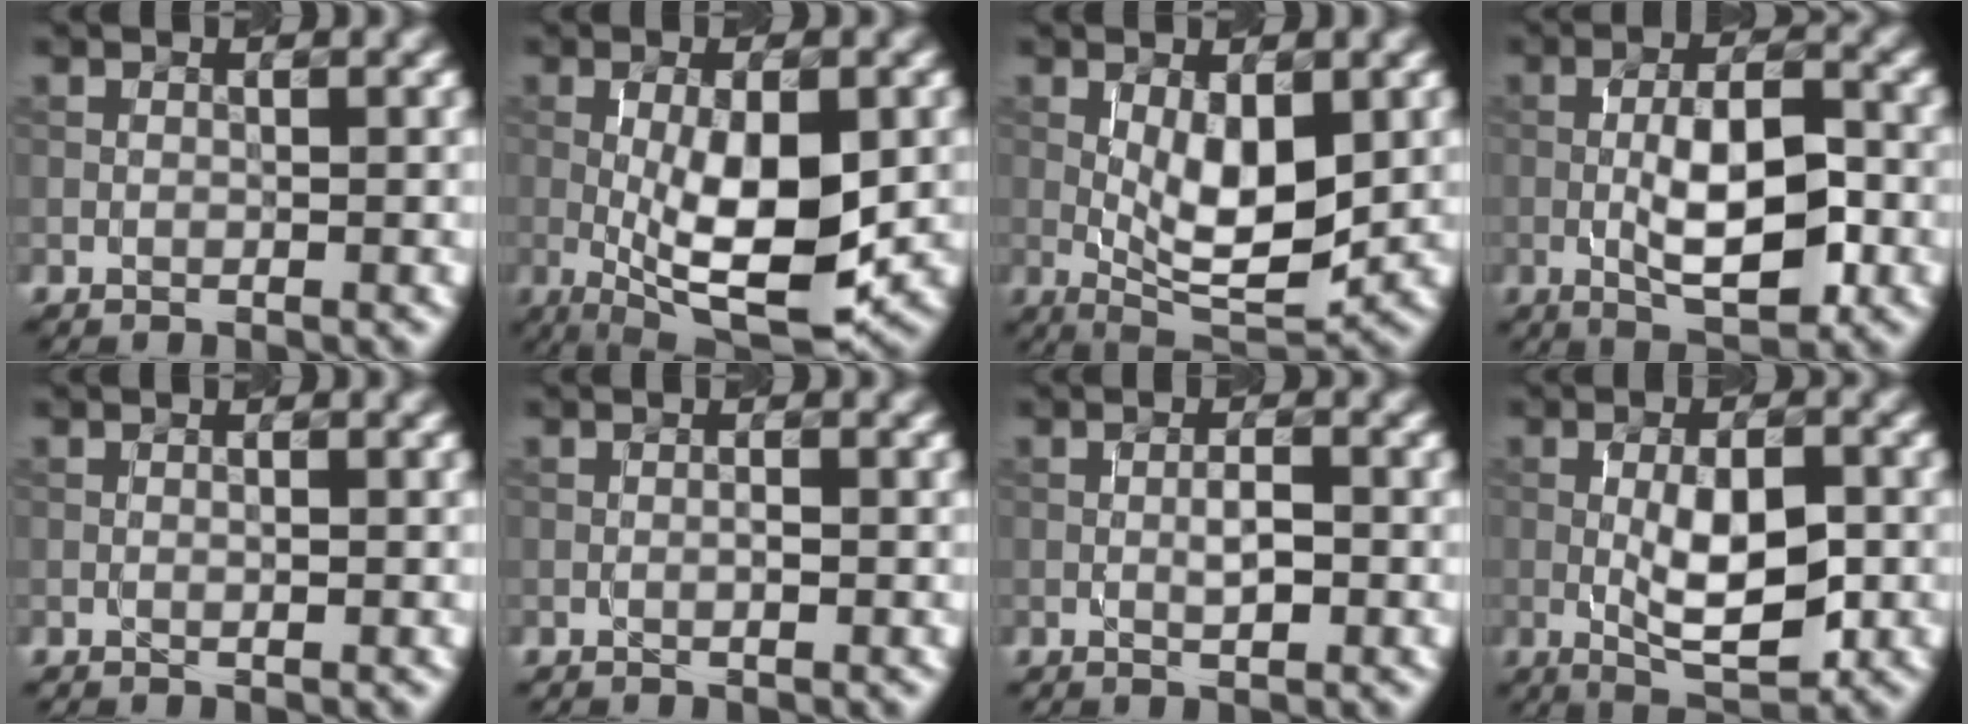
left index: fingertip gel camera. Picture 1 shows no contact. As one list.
[{"total": 9.3, "force": [-1.2, 2.9, 8.8], "torque": [-0.152, -0.011, -0.017]}, {"total": 6.3, "force": [0.3, 2.3, 5.9], "torque": [-0.100, -0.010, 0.010]}, {"total": 7.1, "force": [-1.3, 2.6, 6.5], "torque": [-0.110, 0.004, -0.024]}, {"total": 0.5, "force": [0.0, 0.1, 0.5], "torque": [-0.009, -0.002, 0.000]}, {"total": 0.9, "force": [-0.1, 0.2, 0.8], "torque": [-0.009, -0.007, 0.000]}, {"total": 1.9, "force": [-0.2, 0.6, 1.8], "torque": [-0.035, 0.001, -0.004]}, {"total": 6.4, "force": [-0.7, 2.3, 5.9], "torque": [-0.102, -0.003, -0.011]}]